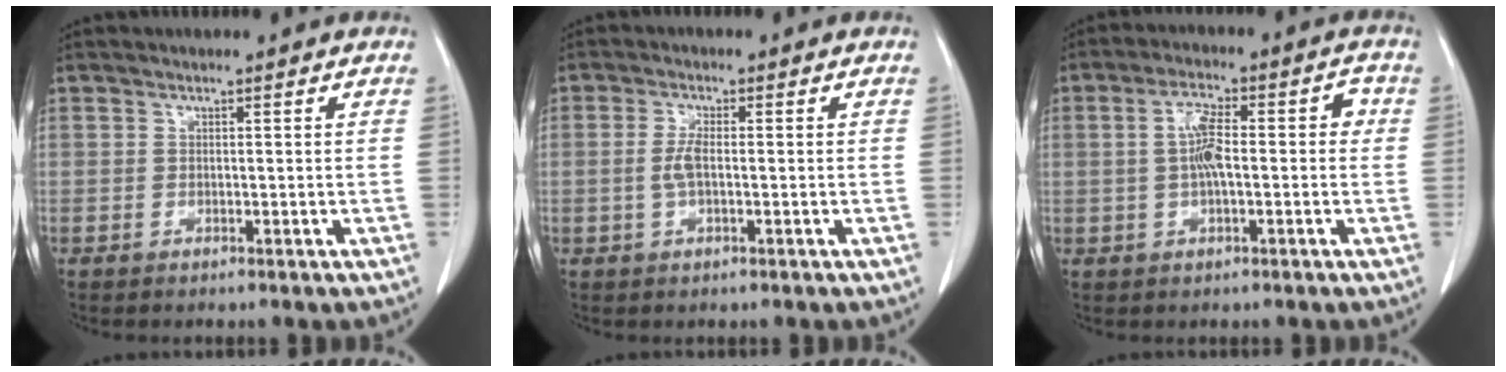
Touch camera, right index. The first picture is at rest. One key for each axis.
{"total": 2.8, "fx": -0.3, "fy": 0.7, "fz": 2.7, "tx": -0.066, "ty": -0.001, "tz": -0.009}
{"total": 7.4, "fx": 0.2, "fy": 2.3, "fz": 7.0, "tx": -0.122, "ty": 0.031, "tz": 0.005}